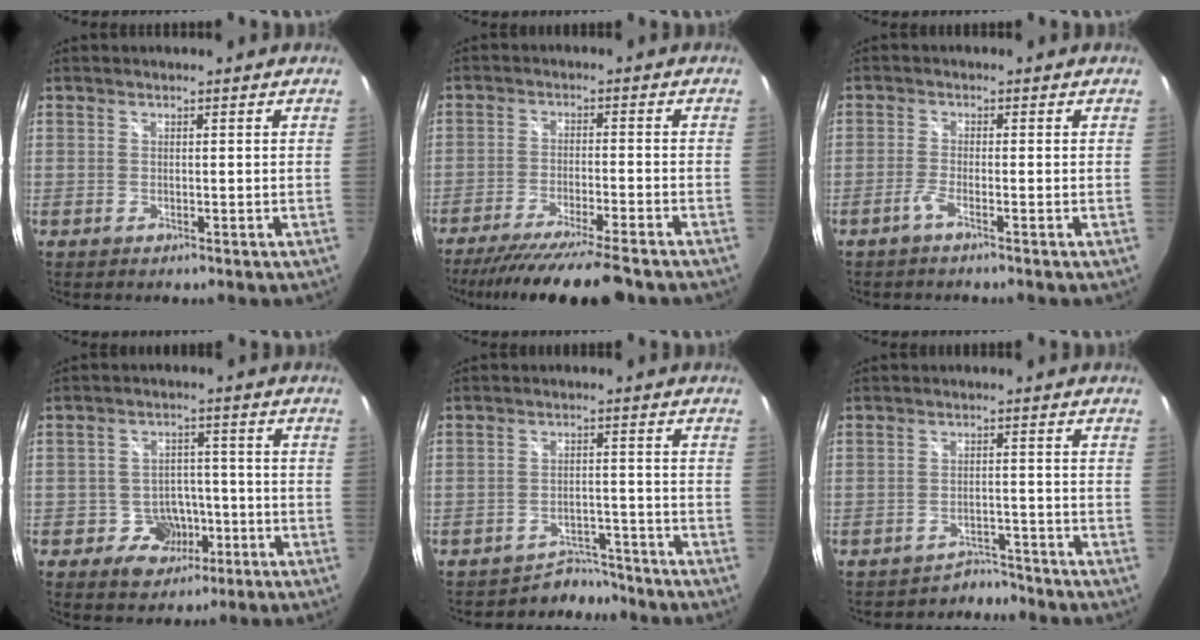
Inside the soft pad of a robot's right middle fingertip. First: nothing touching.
{"total": 15.4, "force": [-13.3, 0.6, 7.8], "torque": [-0.152, -0.030, -0.210]}
{"total": 1.8, "force": [-1.3, -0.1, 1.2], "torque": [-0.034, -0.002, -0.031]}
{"total": 6.9, "force": [-3.0, 5.9, 2.1], "torque": [-0.047, 0.018, -0.028]}
{"total": 5.5, "force": [-5.0, 2.1, -0.7], "torque": [0.011, 0.016, -0.073]}
{"total": 3.8, "force": [-3.5, 1.2, -0.8], "torque": [0.014, 0.013, -0.054]}